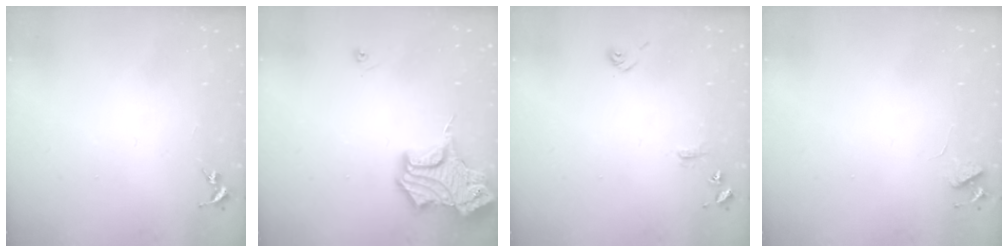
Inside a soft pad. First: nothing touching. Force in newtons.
{"total": 16.1, "press": 16.0, "slide": 2.0}
{"total": 10.0, "press": 9.9, "slide": 0.9}
{"total": 4.9, "press": 4.9, "slide": 0.7}